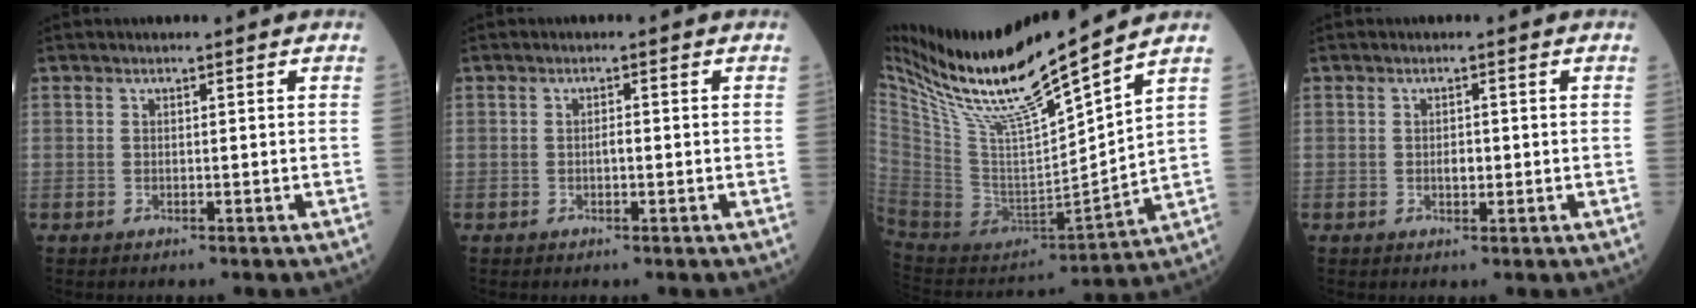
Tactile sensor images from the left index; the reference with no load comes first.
{"total": 1.0, "force": [-0.2, 0.3, 0.9], "torque": [-0.015, 0.002, -0.004]}
{"total": 19.0, "force": [14.8, -0.2, 12.0], "torque": [-0.219, -0.008, 0.283]}
{"total": 1.5, "force": [-0.2, 0.8, 1.2], "torque": [-0.021, 0.001, -0.001]}